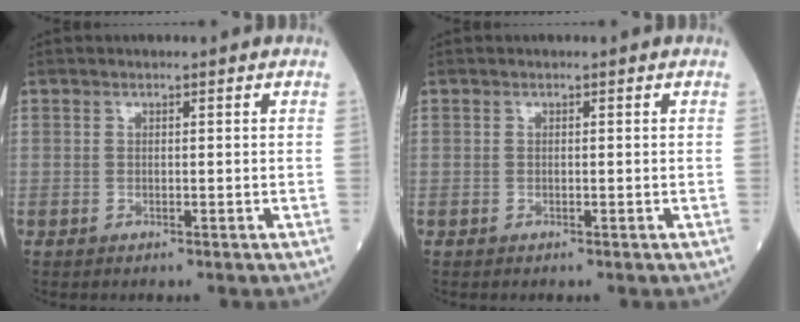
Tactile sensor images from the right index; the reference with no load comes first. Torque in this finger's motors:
{"motor_torque": [0.00, 0.00, 0.00, 0.01]}